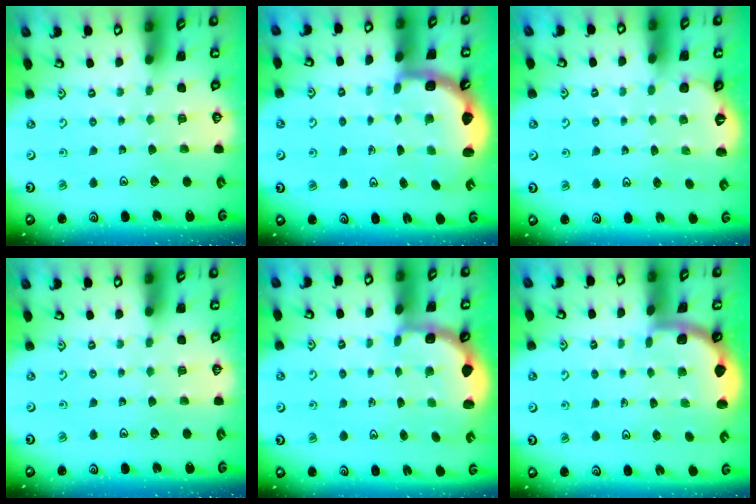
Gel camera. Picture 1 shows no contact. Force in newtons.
{"total": 4.1, "press": 3.6, "slide": 1.8}
{"total": 1.9, "press": 0.7, "slide": 1.8}
{"total": 0.0}
{"total": 2.8, "press": 2.3, "slide": 1.7}
{"total": 1.8, "press": 1.8, "slide": 0.1}